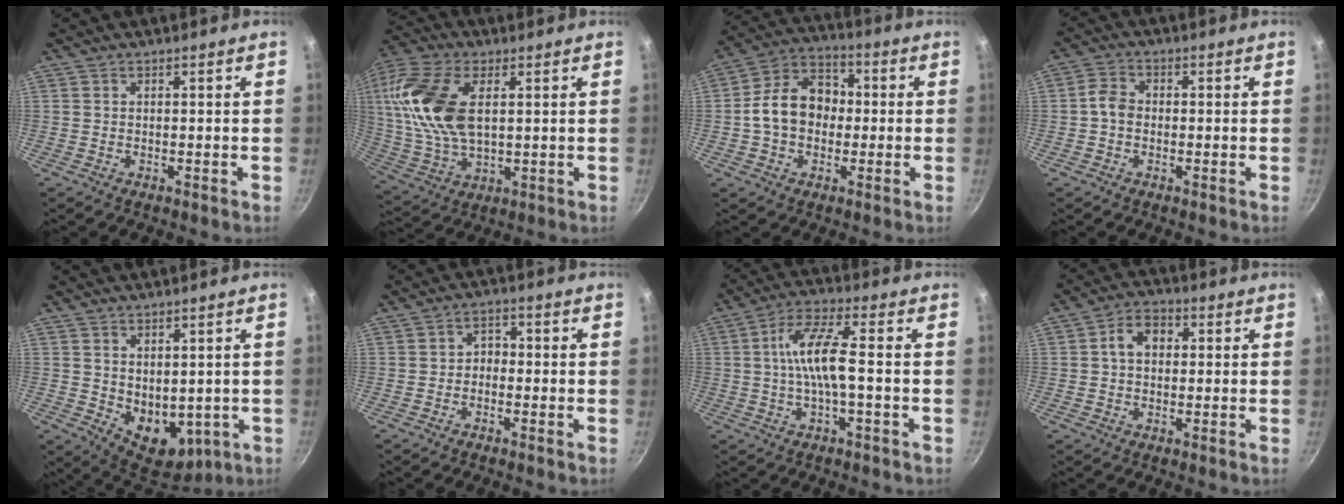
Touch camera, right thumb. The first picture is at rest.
{"total": 18.3, "force": [3.9, 10.1, 14.7], "torque": [-0.291, -0.003, 0.074]}
{"total": 12.3, "force": [-0.6, 9.4, 7.9], "torque": [-0.100, 0.034, -0.027]}
{"total": 3.8, "force": [-0.6, 3.0, 2.3], "torque": [-0.036, 0.016, -0.022]}
{"total": 9.6, "force": [0.7, 6.6, 6.9], "torque": [-0.073, -0.029, 0.036]}
{"total": 2.5, "force": [-0.9, 1.9, 1.3], "torque": [-0.007, 0.015, -0.021]}
{"total": 8.6, "force": [-0.6, 1.7, 8.4], "torque": [-0.169, 0.023, -0.017]}
{"total": 5.8, "force": [0.9, 4.3, 3.8], "torque": [-0.040, 0.014, 0.005]}